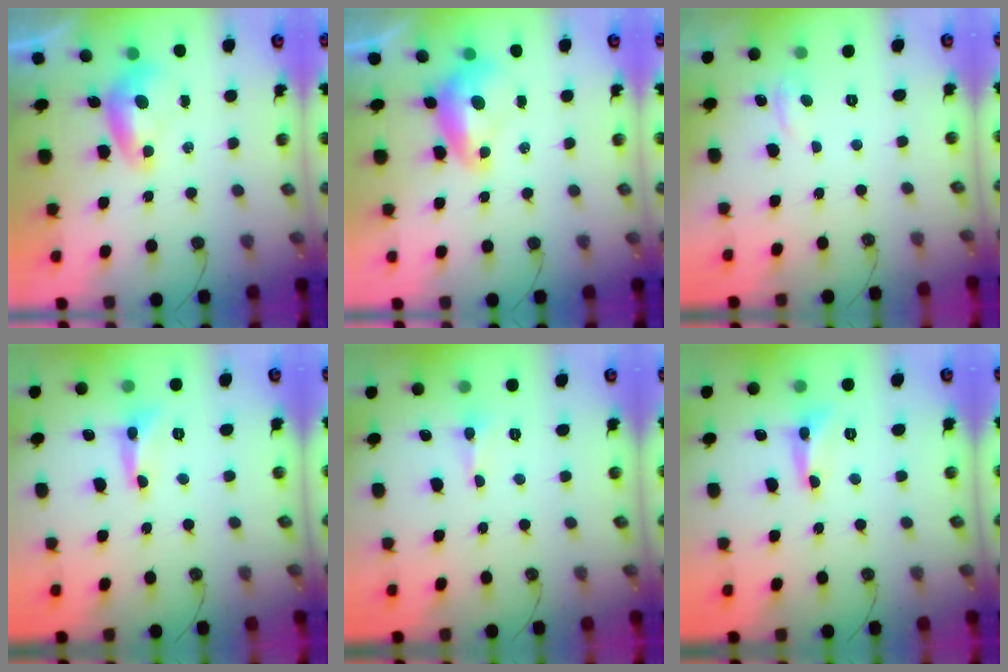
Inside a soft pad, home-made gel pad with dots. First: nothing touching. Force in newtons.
{"total": 2.1, "press": 2.1, "slide": 0.3}
{"total": 1.3, "press": 1.0, "slide": 0.7}
{"total": 2.5, "press": 2.5, "slide": 0.2}
{"total": 0.5, "press": 0.5, "slide": 0.1}
{"total": 3.0, "press": 3.0, "slide": 0.3}